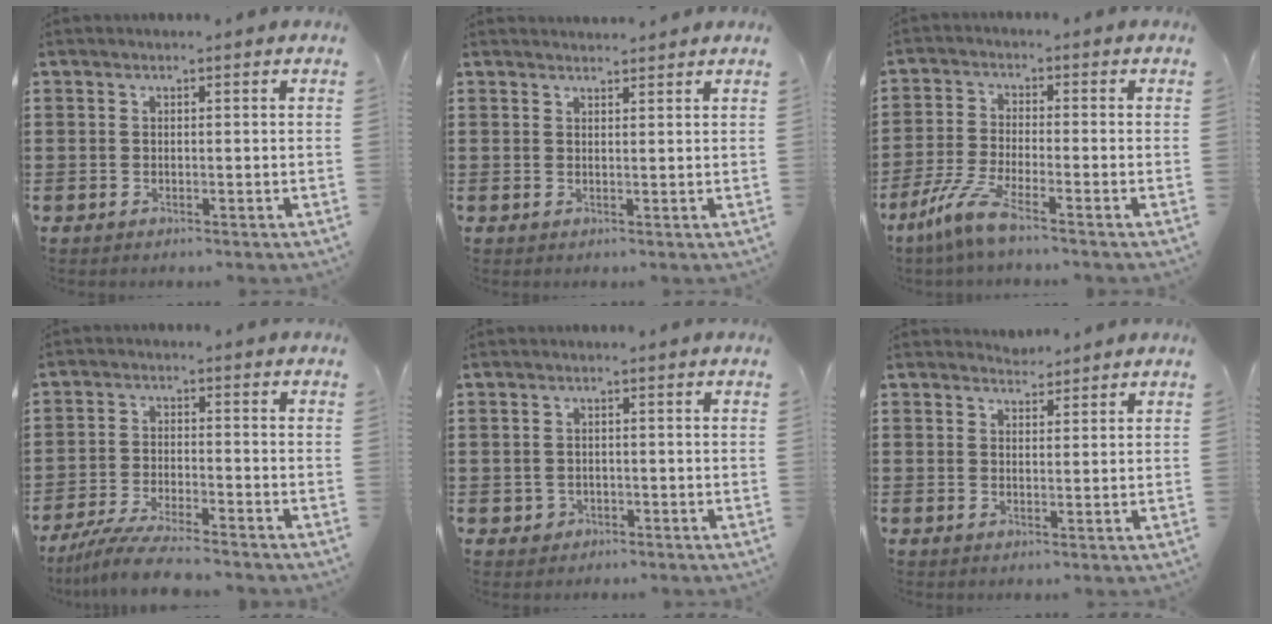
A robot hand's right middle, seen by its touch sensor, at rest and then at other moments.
{"total": 1.4, "force": [1.4, -0.1, -0.1], "torque": [-0.002, -0.001, 0.028]}
{"total": 6.3, "force": [-4.4, 0.5, 4.6], "torque": [-0.115, -0.019, -0.089]}
{"total": 6.1, "force": [-5.5, 0.1, 2.6], "torque": [-0.067, -0.017, -0.109]}
{"total": 1.1, "force": [-0.7, 0.9, 0.2], "torque": [-0.009, 0.001, -0.016]}
{"total": 2.0, "force": [2.0, 0.4, -0.3], "torque": [0.000, 0.001, 0.039]}